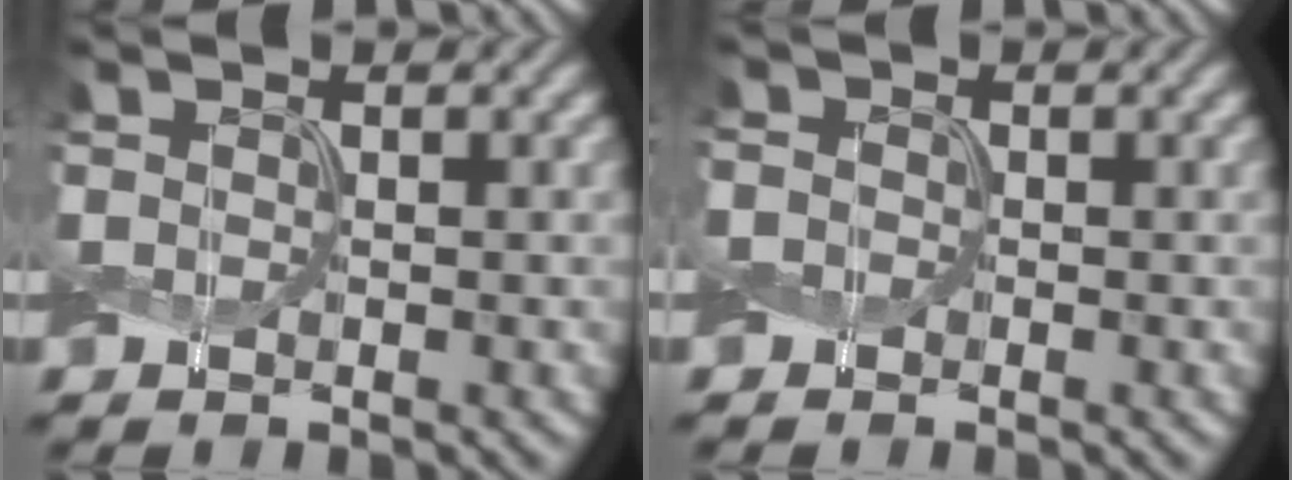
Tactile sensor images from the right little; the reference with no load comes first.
{"total": 1.7, "force": [0.1, 1.6, 0.6], "torque": [-0.015, 0.009, -0.002]}